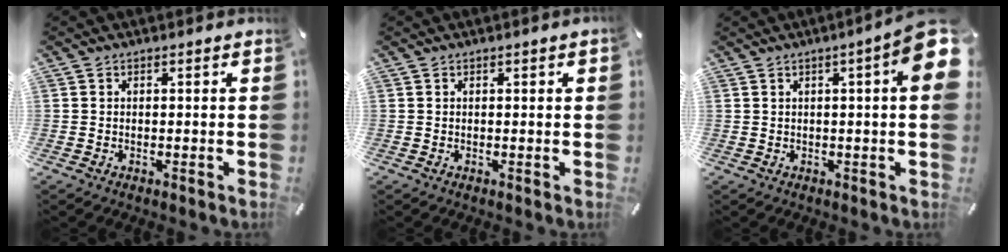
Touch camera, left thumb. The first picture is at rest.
{"total": 0.6, "force": [0.2, 0.0, 0.6], "torque": [-0.010, -0.001, 0.003]}
{"total": 8.9, "force": [2.9, 1.0, 8.4], "torque": [-0.121, -0.019, 0.044]}